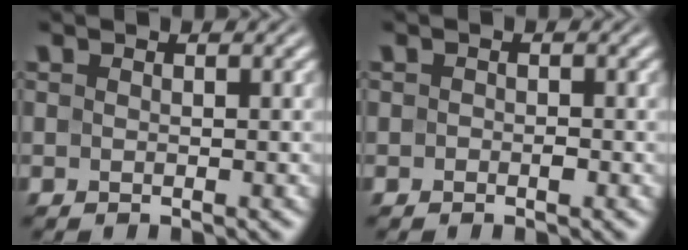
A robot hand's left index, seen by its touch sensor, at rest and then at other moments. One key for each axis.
{"total": 0.7, "fx": -0.2, "fy": 0.5, "fz": 0.5, "tx": -0.008, "ty": -0.001, "tz": -0.004}